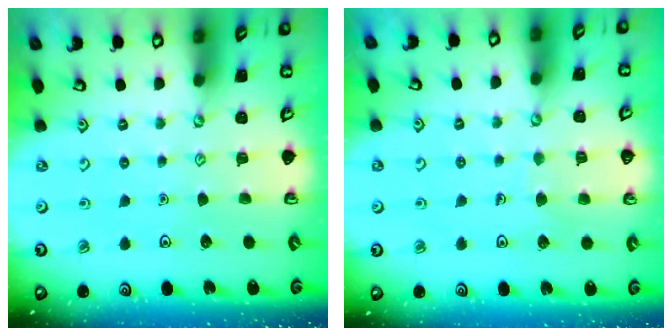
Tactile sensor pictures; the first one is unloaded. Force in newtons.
{"total": 3.6, "press": 3.6, "slide": 0.2}